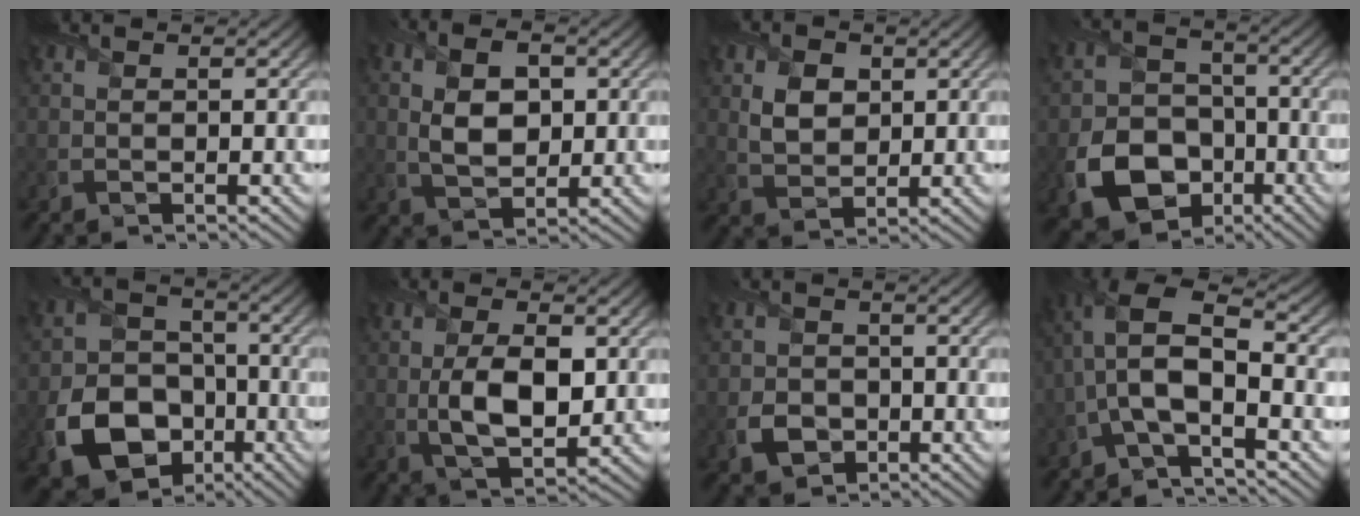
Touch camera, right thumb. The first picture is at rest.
{"total": 5.9, "force": [0.7, 3.7, 4.6], "torque": [-0.090, 0.001, 0.012]}
{"total": 4.7, "force": [1.3, 3.4, 2.9], "torque": [-0.064, -0.001, 0.024]}
{"total": 11.3, "force": [-4.6, 8.5, 5.8], "torque": [-0.132, -0.032, -0.092]}
{"total": 12.5, "force": [-5.1, 9.3, 6.5], "torque": [-0.146, -0.041, -0.100]}
{"total": 7.7, "force": [-0.1, 3.8, 6.6], "torque": [-0.135, -0.006, 0.001]}
{"total": 3.7, "force": [-1.4, 3.0, 1.7], "torque": [-0.037, -0.007, -0.028]}
{"total": 8.9, "force": [-2.0, 3.8, 7.8], "torque": [-0.170, 0.010, -0.053]}